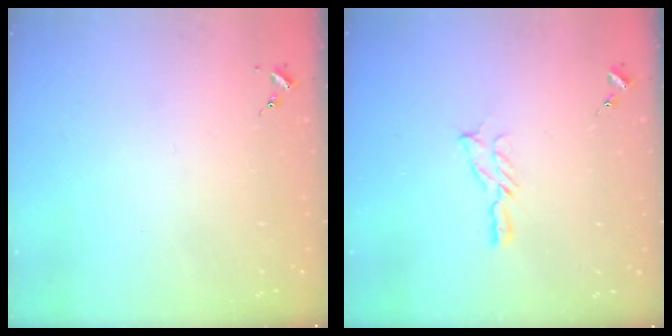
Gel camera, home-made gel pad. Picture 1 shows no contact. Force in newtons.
{"total": 5.3, "press": 5.3, "slide": 0.5}